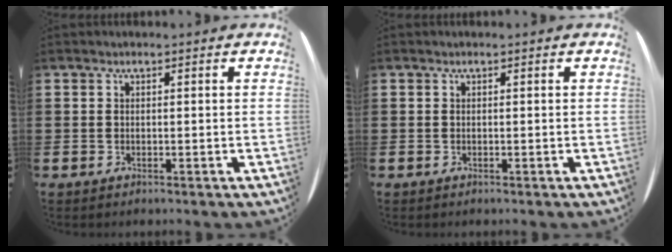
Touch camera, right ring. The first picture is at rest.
{"total": 0.0}